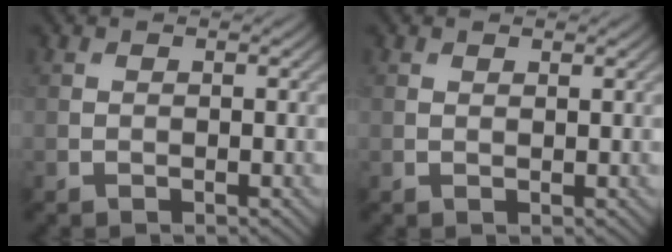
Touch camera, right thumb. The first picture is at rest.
{"total": 0.6, "force": [0.5, 0.1, 0.3], "torque": [-0.004, 0.000, 0.010]}